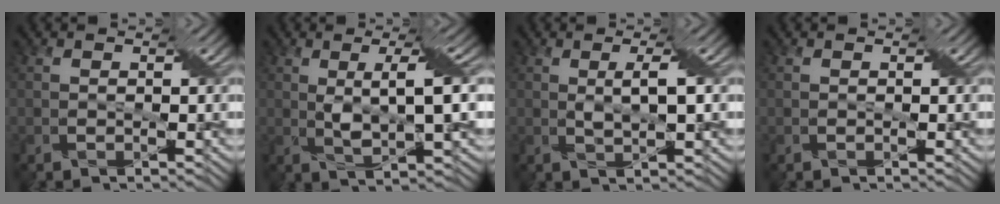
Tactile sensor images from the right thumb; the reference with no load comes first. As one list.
[{"total": 5.5, "force": [1.7, 0.7, 5.2], "torque": [-0.089, 0.004, 0.031]}, {"total": 2.0, "force": [0.9, -0.3, 1.7], "torque": [-0.033, 0.005, 0.018]}, {"total": 0.0}]